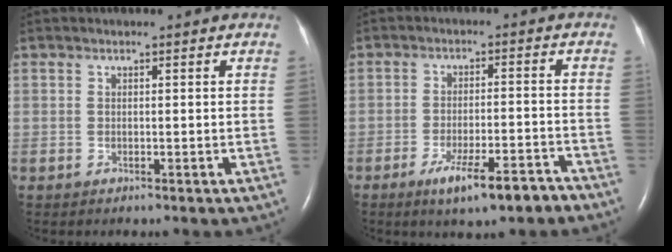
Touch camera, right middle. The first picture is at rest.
{"total": 8.0, "force": [-5.6, 1.3, 5.7], "torque": [-0.094, -0.010, -0.085]}